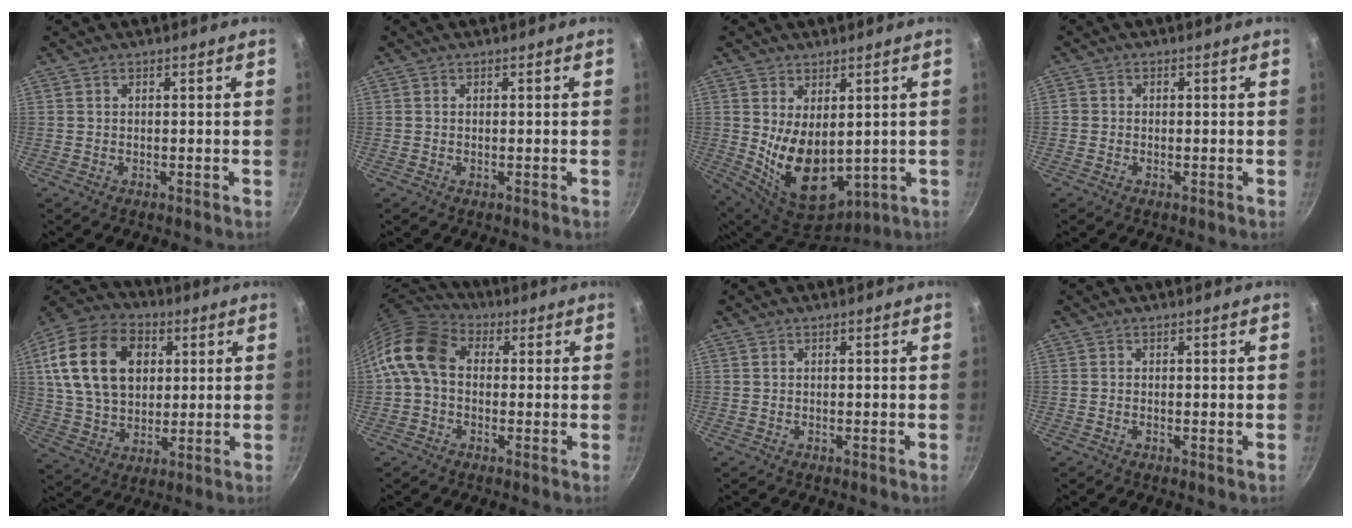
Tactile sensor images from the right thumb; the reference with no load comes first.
{"total": 0.0}
{"total": 13.1, "force": [0.9, 7.9, 10.4], "torque": [-0.155, -0.038, 0.045]}
{"total": 1.0, "force": [-0.3, 0.9, 0.2], "torque": [-0.003, 0.001, -0.008]}
{"total": 20.8, "force": [5.3, 14.7, 13.8], "torque": [-0.233, 0.006, 0.091]}
{"total": 11.6, "force": [0.8, 8.6, 7.7], "torque": [-0.131, 0.028, -0.007]}
{"total": 0.0}
{"total": 0.0}